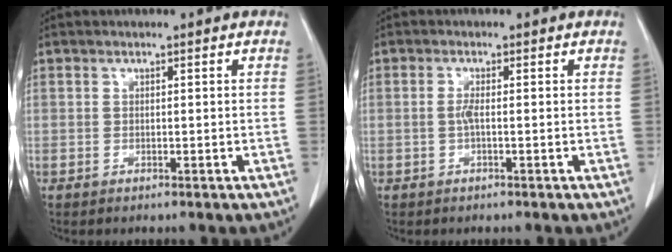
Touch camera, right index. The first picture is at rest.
{"total": 1.4, "force": [-0.2, 0.1, 1.4], "torque": [-0.031, 0.000, -0.006]}